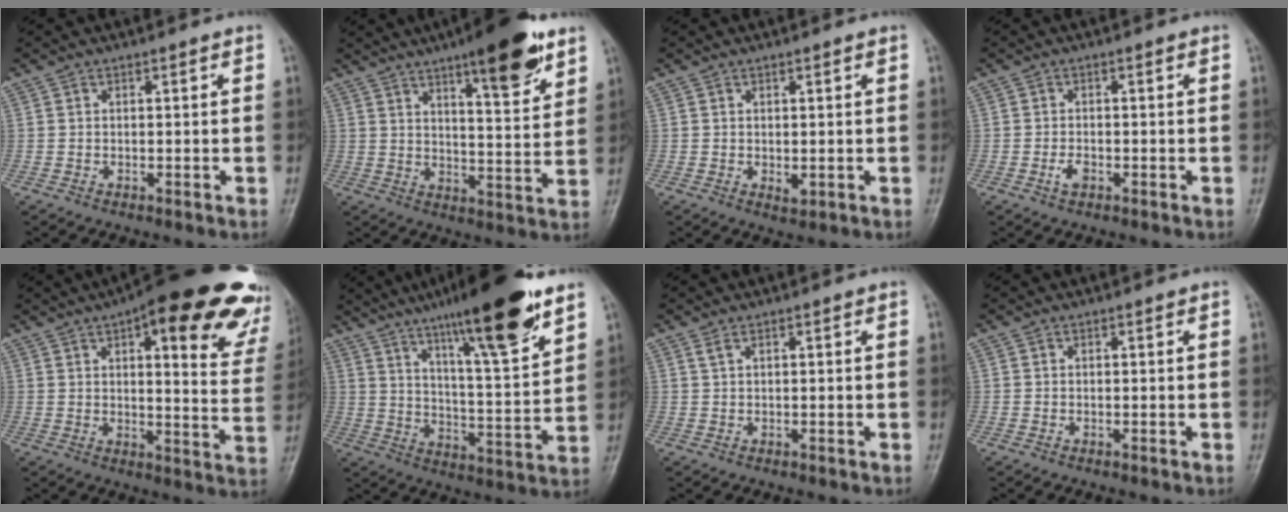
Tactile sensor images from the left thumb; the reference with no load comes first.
{"total": 14.3, "force": [8.9, 3.5, 10.7], "torque": [-0.132, -0.049, 0.130]}
{"total": 1.6, "force": [0.1, 0.9, 1.4], "torque": [-0.017, -0.005, 0.005]}
{"total": 2.0, "force": [-0.9, 1.1, 1.4], "torque": [-0.028, 0.004, -0.016]}
{"total": 25.8, "force": [14.8, 8.0, 19.6], "torque": [-0.218, -0.034, 0.173]}
{"total": 20.6, "force": [13.6, 2.8, 15.2], "torque": [-0.219, -0.061, 0.217]}
{"total": 0.9, "force": [0.5, 0.1, 0.7], "torque": [-0.019, 0.008, 0.014]}
{"total": 0.0}